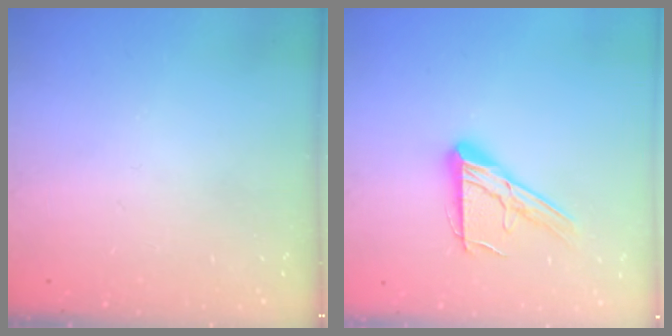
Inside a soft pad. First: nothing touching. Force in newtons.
{"total": 13.9, "press": 13.8, "slide": 1.3}